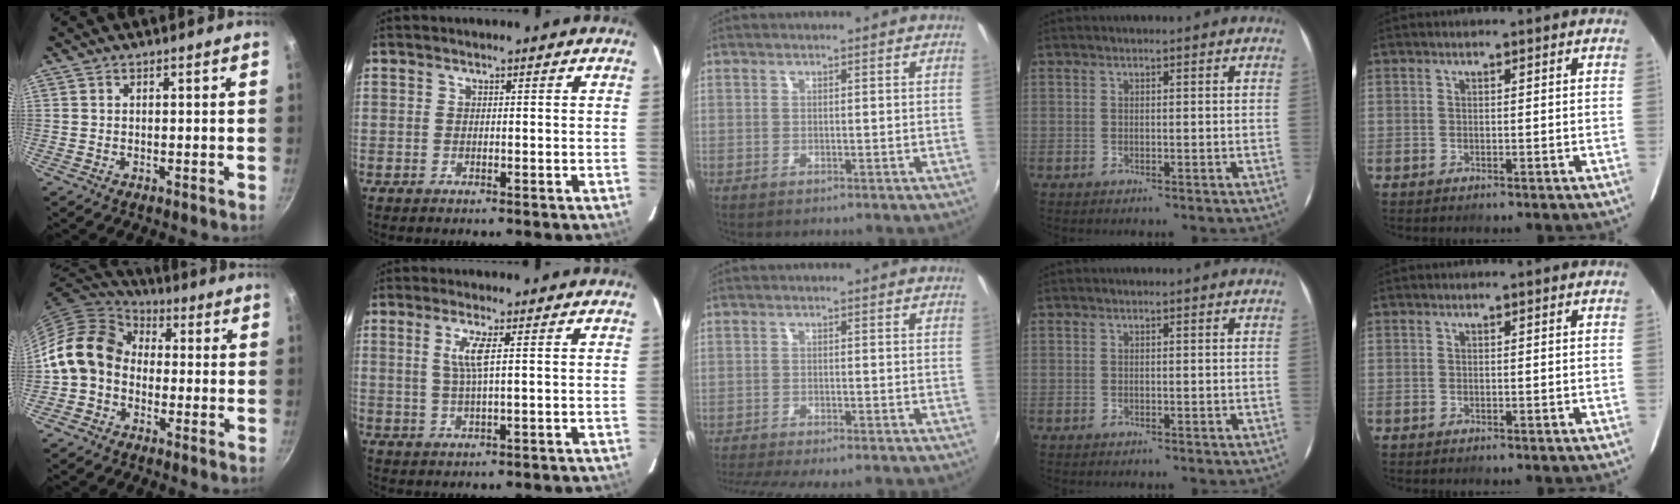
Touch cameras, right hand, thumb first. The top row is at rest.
{"thumb": {"total": 12.6, "force": [-0.7, 10.1, 7.4], "torque": [-0.104, 0.037, -0.034]}, "index": {"total": 3.9, "force": [1.1, -0.1, 3.8], "torque": [-0.074, -0.003, 0.021]}, "middle": {"total": 7.7, "force": [-6.8, 0.2, 3.6], "torque": [-0.087, -0.025, -0.110]}}